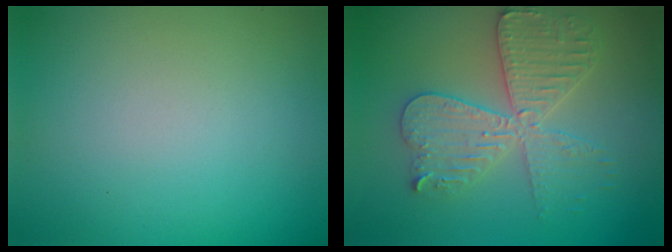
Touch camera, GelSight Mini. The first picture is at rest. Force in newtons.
{"total": 4.8, "press": 4.7, "slide": 0.7}